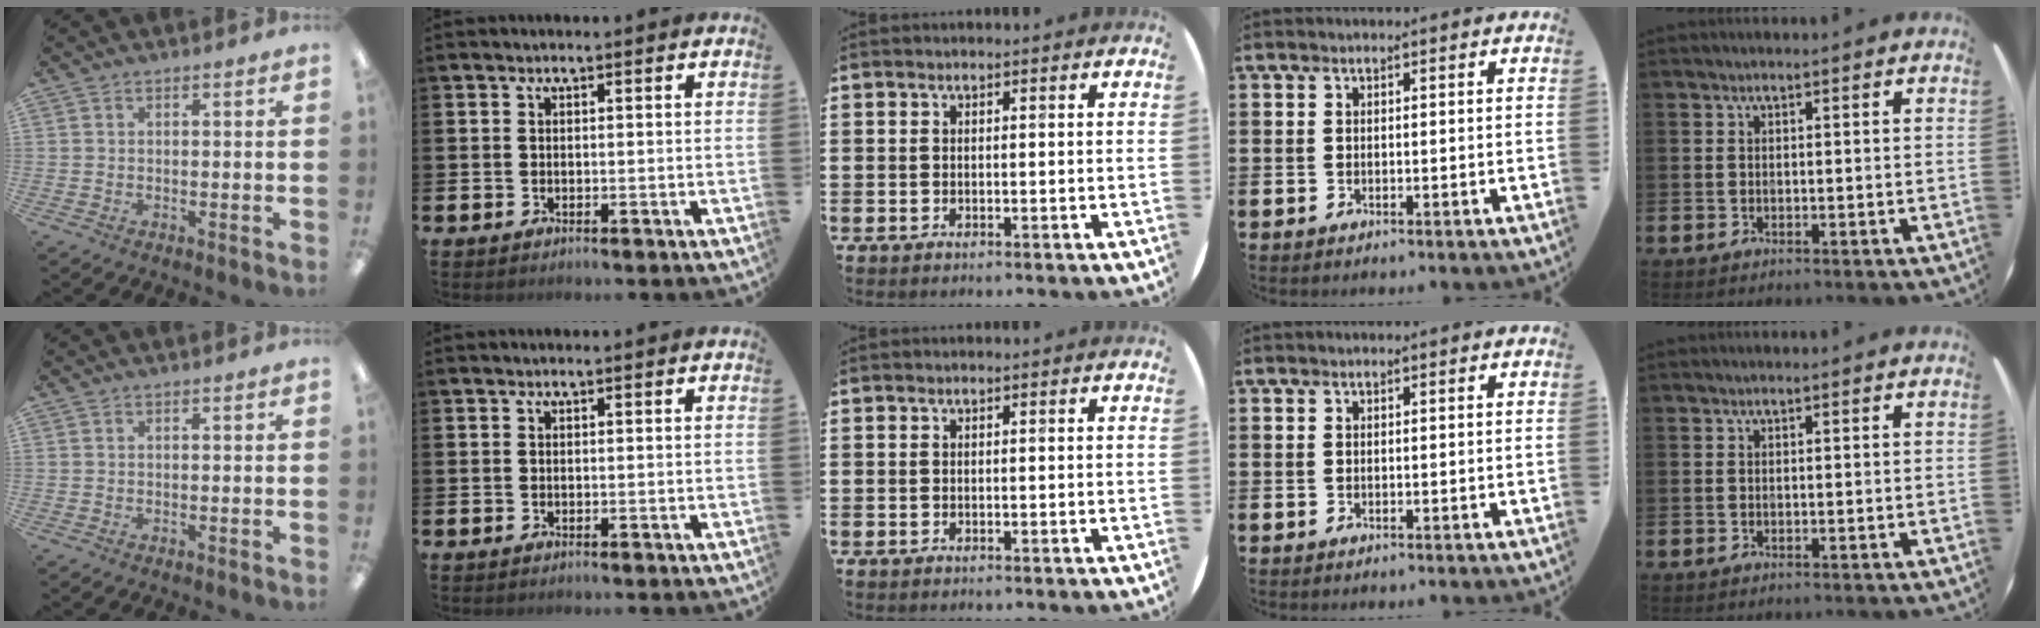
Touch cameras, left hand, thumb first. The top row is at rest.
{}